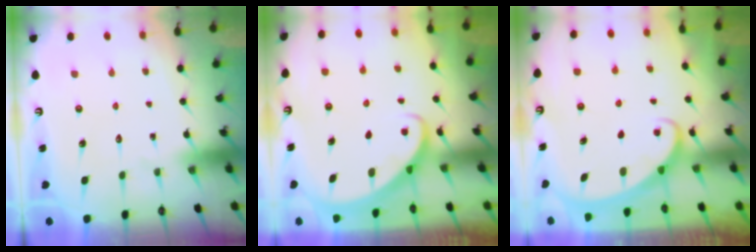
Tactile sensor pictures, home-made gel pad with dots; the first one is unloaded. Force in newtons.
{"total": 2.5, "press": 2.5, "slide": 0.2}
{"total": 2.2, "press": 2.2, "slide": 0.3}